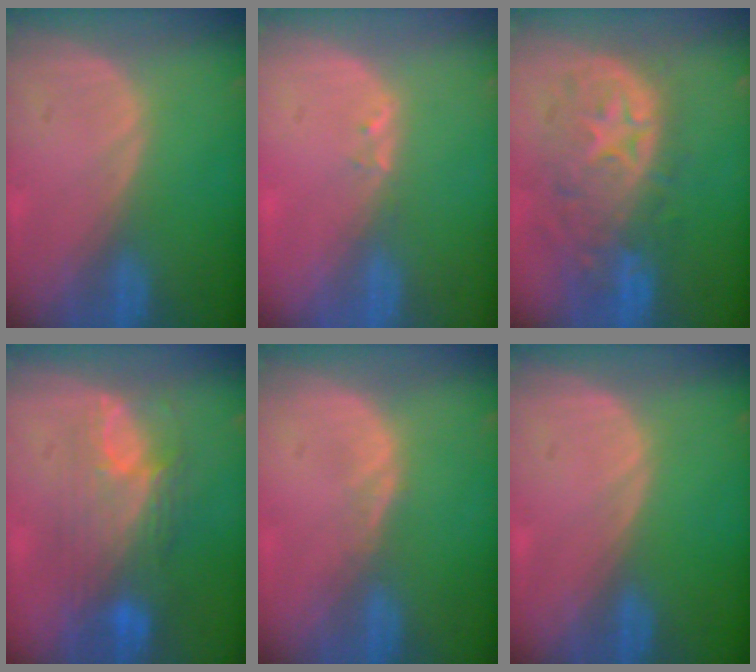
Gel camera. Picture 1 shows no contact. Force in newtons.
{"total": 1.0, "press": 0.9, "slide": 0.5}
{"total": 11.0, "press": 9.7, "slide": 5.1}
{"total": 8.7, "press": 8.2, "slide": 2.9}
{"total": 1.0, "press": 1.0, "slide": 0.1}
{"total": 0.0}